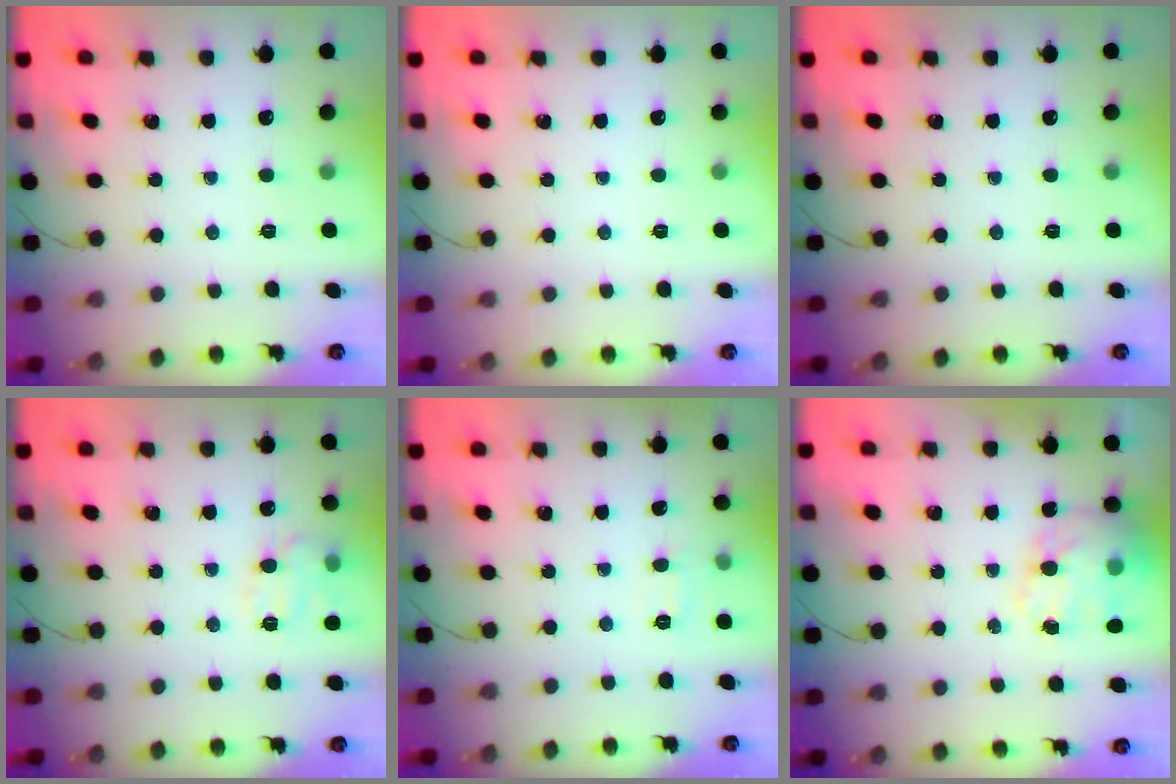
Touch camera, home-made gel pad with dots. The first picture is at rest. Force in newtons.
{"total": 0.0}
{"total": 0.0}
{"total": 9.6, "press": 9.6, "slide": 1.1}
{"total": 6.0, "press": 5.8, "slide": 1.3}
{"total": 17.2, "press": 16.6, "slide": 4.3}